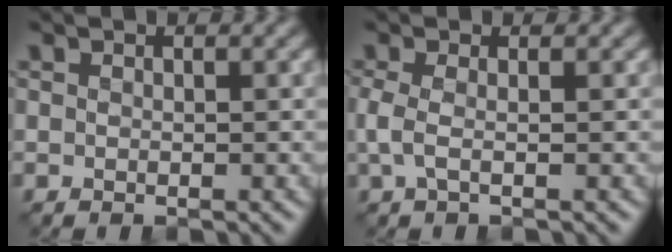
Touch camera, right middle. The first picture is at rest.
{"total": 1.8, "force": [-0.1, 0.6, 1.7], "torque": [-0.043, -0.002, -0.006]}